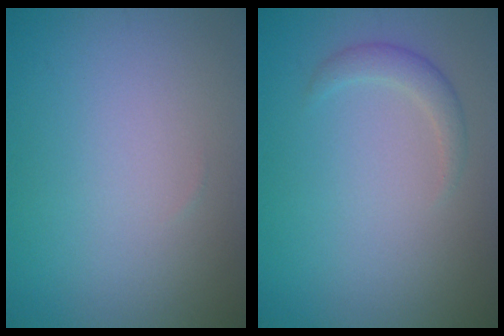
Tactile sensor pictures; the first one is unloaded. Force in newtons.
{"total": 1.6, "press": 1.6, "slide": 0.1}